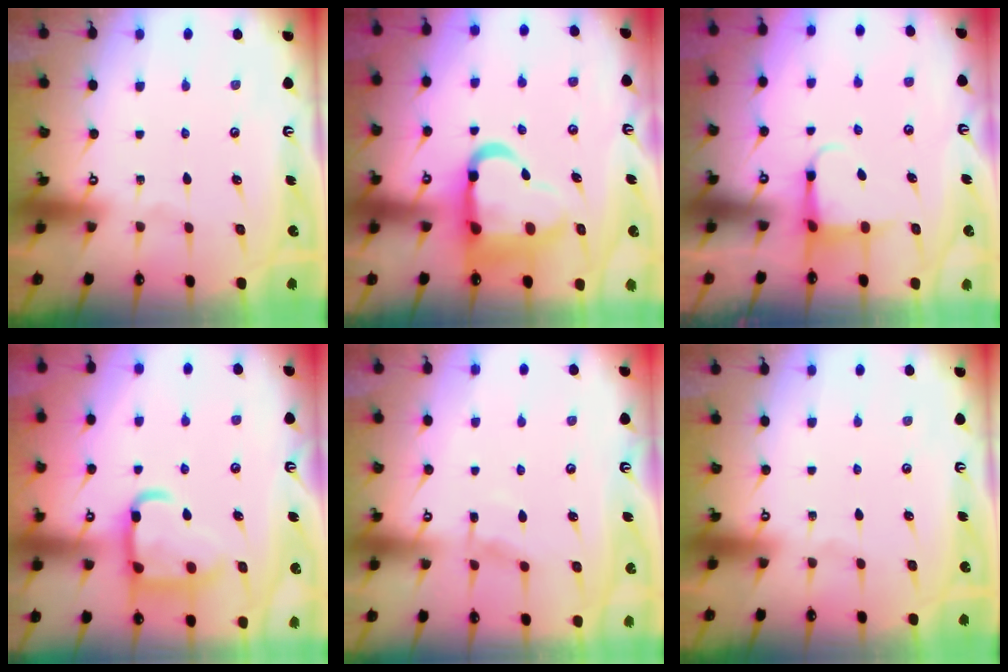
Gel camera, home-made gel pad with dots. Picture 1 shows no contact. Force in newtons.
{"total": 16.2, "press": 16.1, "slide": 1.9}
{"total": 3.9, "press": 3.8, "slide": 0.6}
{"total": 15.9, "press": 15.8, "slide": 1.3}
{"total": 5.7, "press": 5.6, "slide": 0.6}
{"total": 0.0}